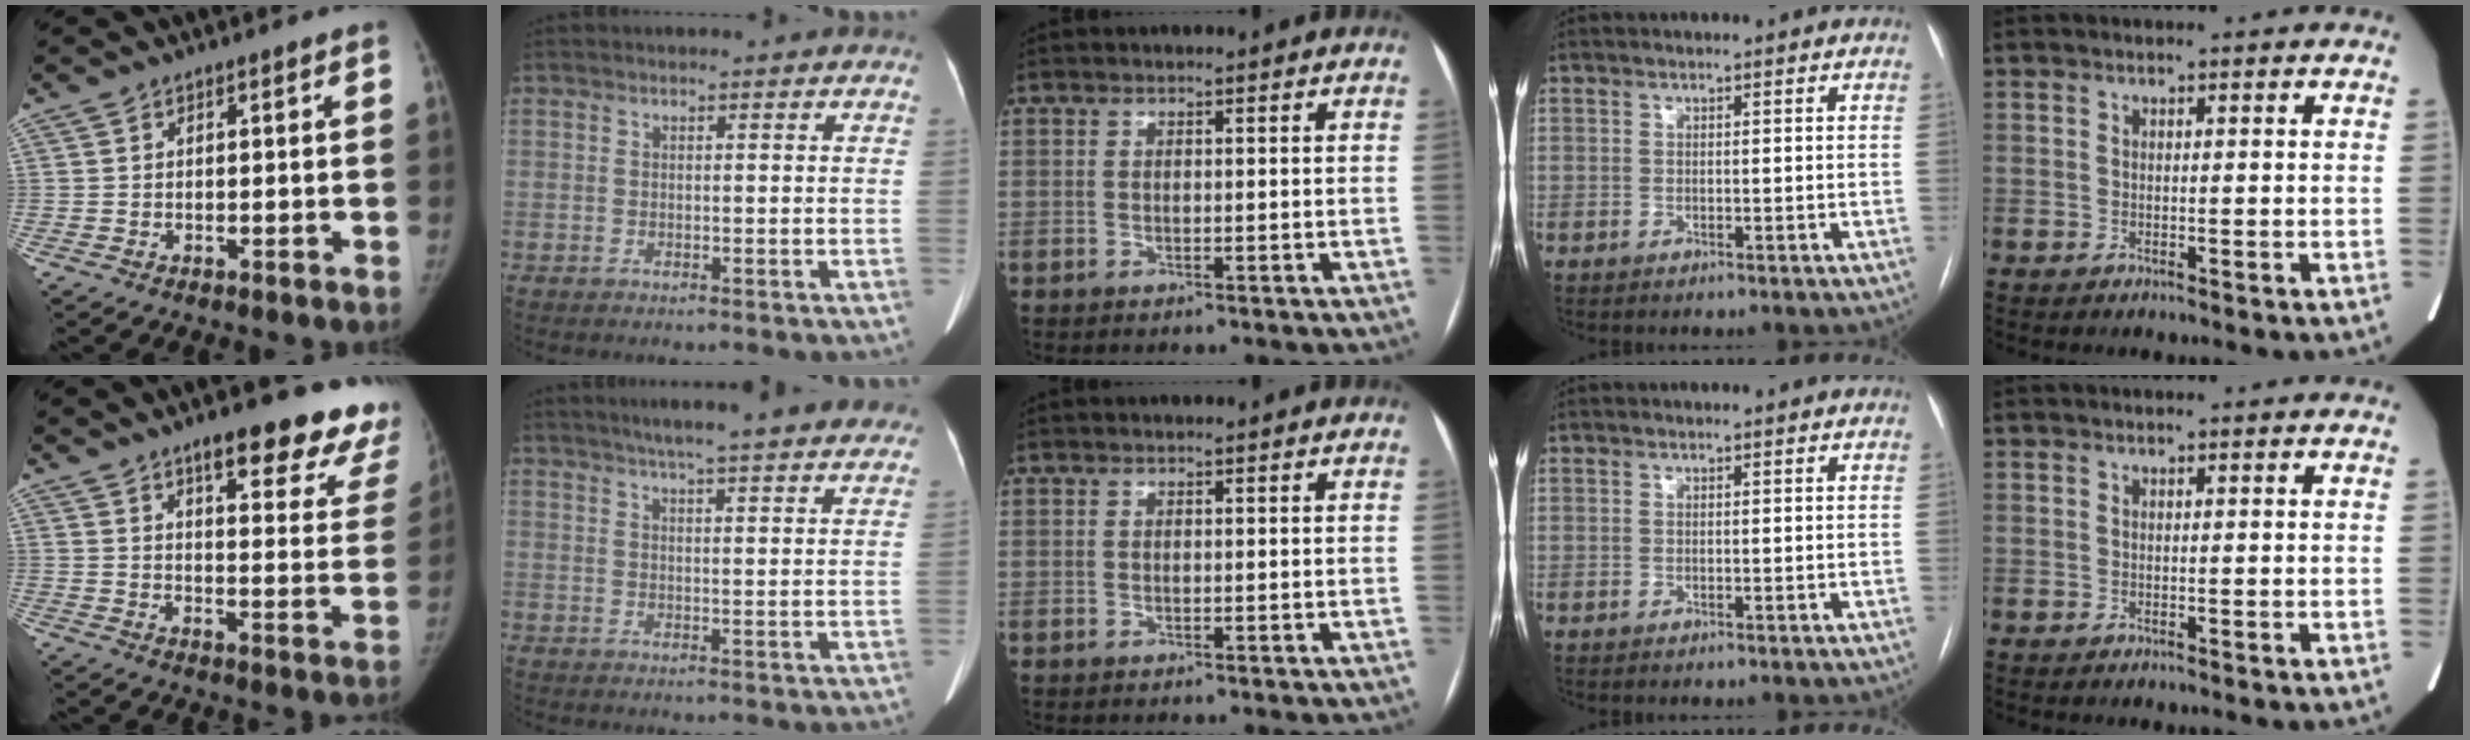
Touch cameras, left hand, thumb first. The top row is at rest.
{"thumb": {"total": 20.9, "force": [16.1, 5.7, 12.1], "torque": [-0.108, -0.083, 0.188]}, "index": {"total": 17.9, "force": [15.3, 2.0, 9.1], "torque": [-0.127, 0.023, 0.187]}}